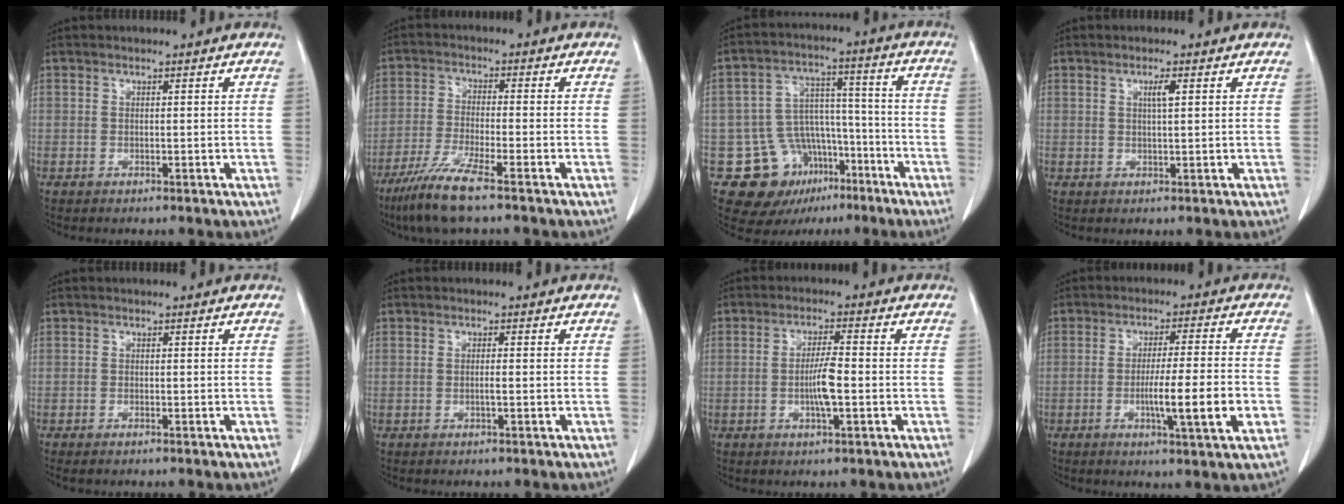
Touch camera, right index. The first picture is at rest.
{"total": 8.1, "force": [-5.6, 0.1, 5.9], "torque": [-0.122, -0.026, -0.109]}
{"total": 13.4, "force": [-6.8, 10.6, 4.8], "torque": [-0.077, 0.058, -0.090]}
{"total": 1.8, "force": [0.7, 0.0, 1.7], "torque": [-0.032, 0.000, 0.011]}
{"total": 0.9, "force": [-0.7, 0.1, 0.5], "torque": [-0.013, -0.003, -0.010]}
{"total": 0.9, "force": [-0.2, 0.0, 0.9], "torque": [-0.016, 0.001, -0.001]}
{"total": 4.9, "force": [-0.9, 0.5, 4.8], "torque": [-0.092, -0.001, -0.014]}
{"total": 9.7, "force": [-2.5, -0.2, 9.3], "torque": [-0.148, -0.009, -0.038]}